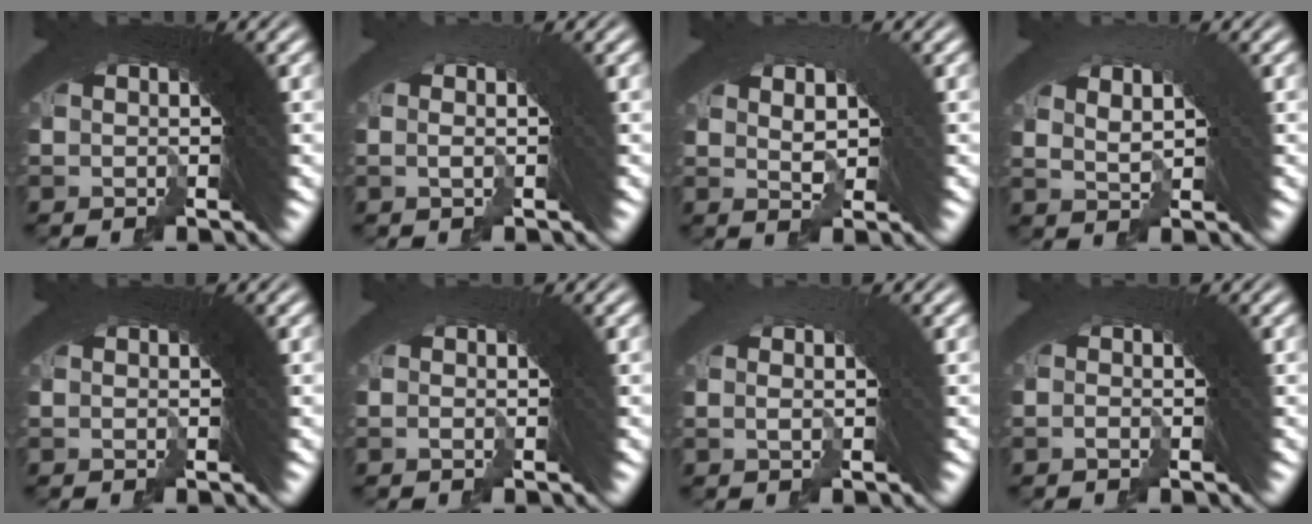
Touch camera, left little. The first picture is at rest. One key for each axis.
{"total": 1.1, "fx": -0.8, "fy": -0.7, "fz": 0.2, "tx": 0.007, "ty": 0.010, "tz": -0.017}
{"total": 2.2, "fx": 1.0, "fy": 0.6, "fz": 1.9, "tx": -0.010, "ty": 0.009, "tz": 0.020}
{"total": 1.7, "fx": 0.7, "fy": 0.2, "fz": 1.6, "tx": -0.008, "ty": 0.007, "tz": 0.020}
{"total": 0.0}
{"total": 1.2, "fx": -1.2, "fy": -0.2, "fz": -0.3, "tx": 0.013, "ty": 0.009, "tz": -0.027}
{"total": 0.9, "fx": -0.5, "fy": -0.7, "fz": 0.3, "tx": 0.009, "ty": 0.011, "tz": -0.010}
{"total": 1.7, "fx": -1.5, "fy": -0.5, "fz": -0.5, "tx": 0.019, "ty": 0.010, "tz": -0.034}